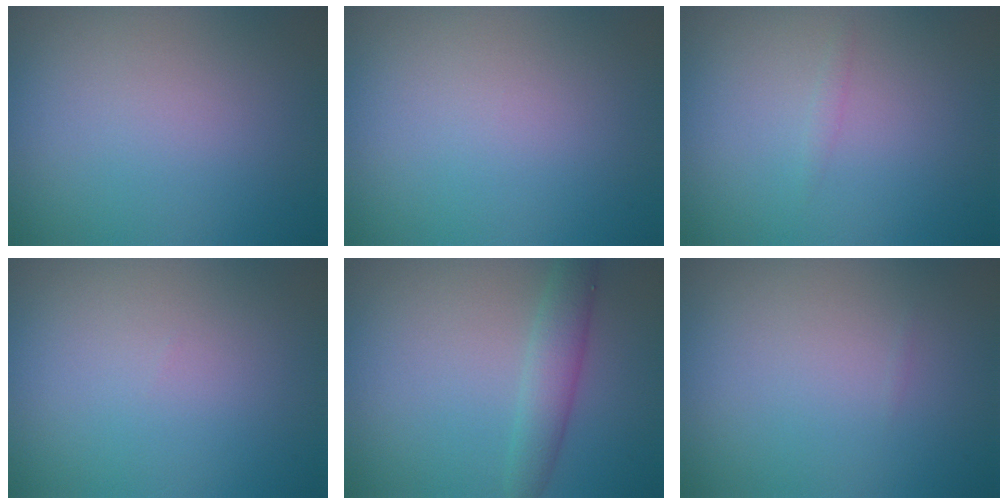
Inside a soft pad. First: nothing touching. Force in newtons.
{"total": 0.0}
{"total": 0.6, "press": 0.6, "slide": 0.1}
{"total": 0.0}
{"total": 2.9, "press": 2.9, "slide": 0.1}
{"total": 0.0}